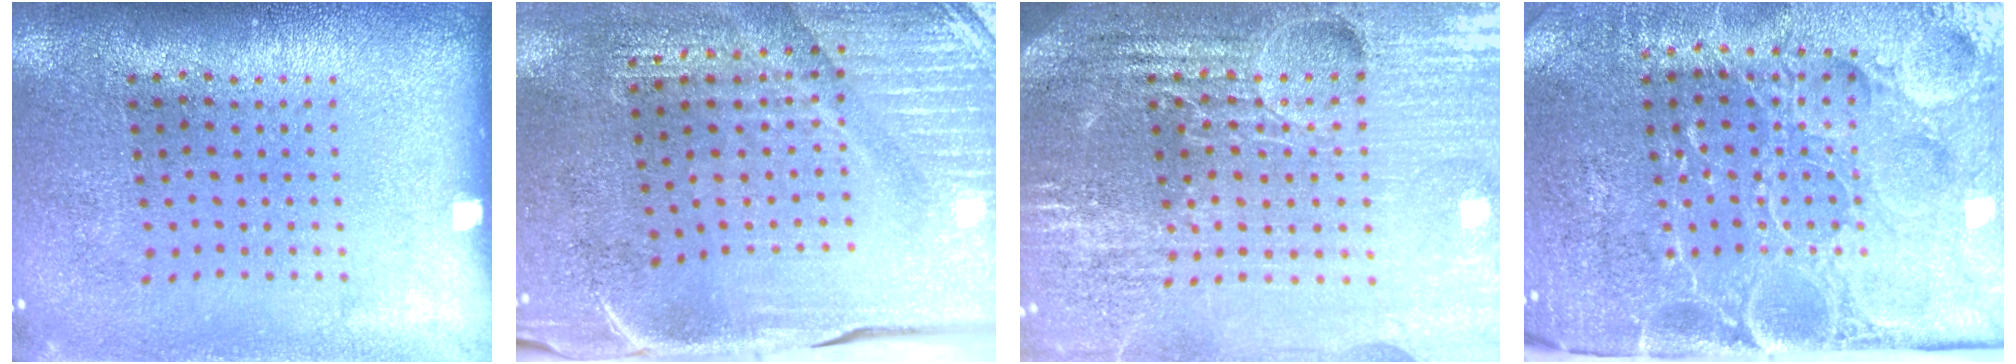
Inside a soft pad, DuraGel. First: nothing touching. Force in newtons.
{"total": 4.5, "press": 3.9, "slide": 2.3}
{"total": 6.1, "press": 5.4, "slide": 2.7}
{"total": 5.2, "press": 4.2, "slide": 3.0}